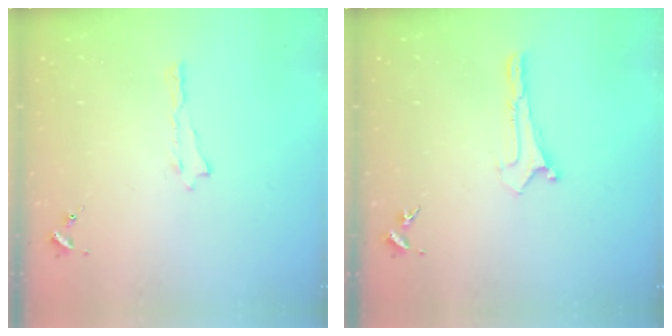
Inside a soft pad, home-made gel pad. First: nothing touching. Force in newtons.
{"total": 0.0}